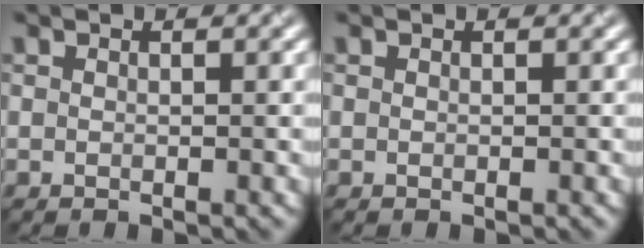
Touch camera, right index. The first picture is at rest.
{"total": 0.0}